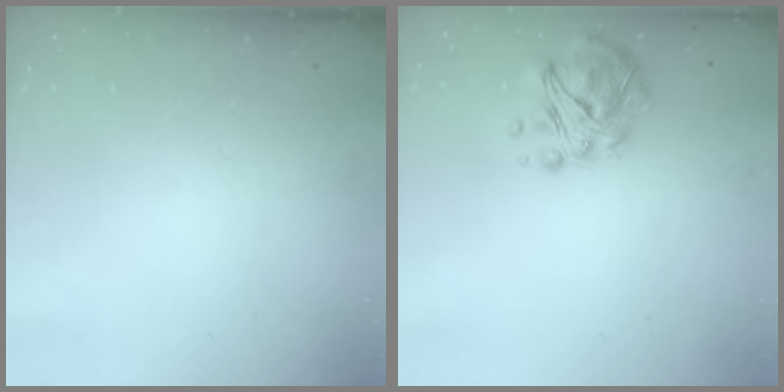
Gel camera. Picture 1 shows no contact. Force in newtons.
{"total": 8.6, "press": 8.4, "slide": 1.4}